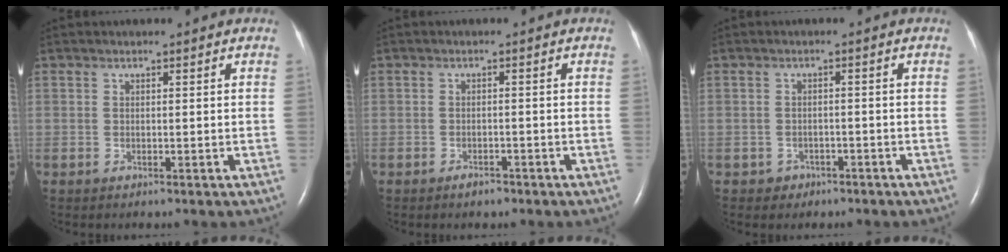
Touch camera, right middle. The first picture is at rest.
{"total": 1.6, "force": [-1.2, 0.7, 0.7], "torque": [-0.015, 0.001, -0.015]}
{"total": 2.0, "force": [-1.2, 1.6, 0.0], "torque": [-0.002, 0.010, -0.013]}